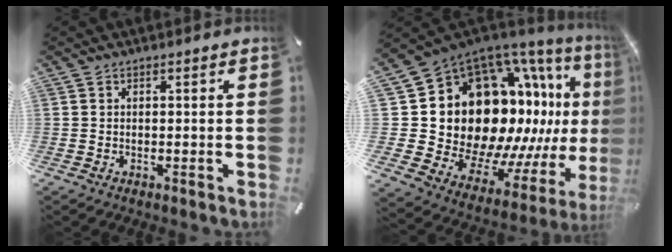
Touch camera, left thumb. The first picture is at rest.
{"total": 23.1, "force": [5.5, 16.6, 15.2], "torque": [-0.245, -0.121, 0.148]}